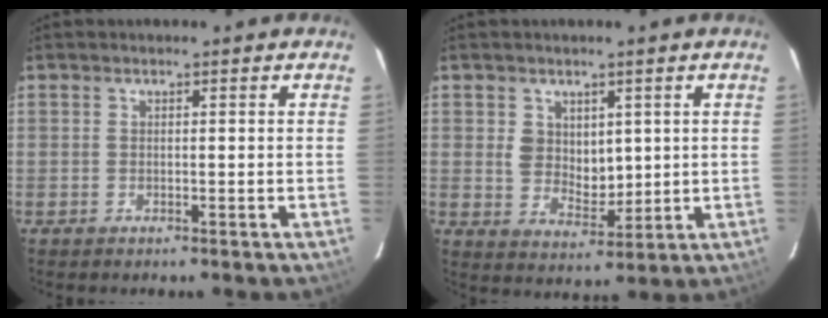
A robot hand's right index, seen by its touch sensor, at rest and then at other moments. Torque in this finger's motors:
{"motor_torque": [0.20, -0.06, 0.15, 0.05]}